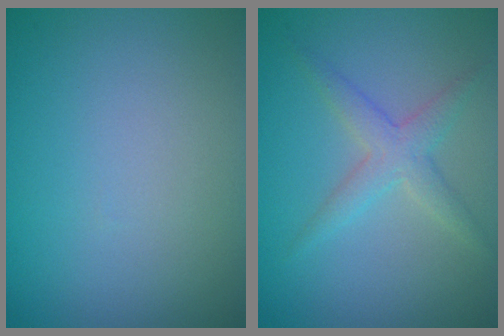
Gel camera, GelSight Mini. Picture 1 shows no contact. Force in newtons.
{"total": 2.4, "press": 2.4, "slide": 0.1}